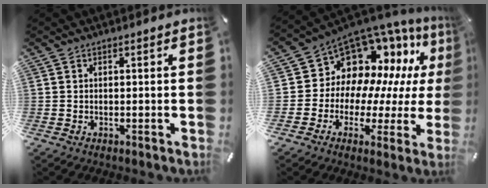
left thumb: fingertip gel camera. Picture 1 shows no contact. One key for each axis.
{"total": 12.4, "fx": 7.0, "fy": 9.5, "fz": 3.6, "tx": -0.067, "ty": -0.077, "tz": 0.134}